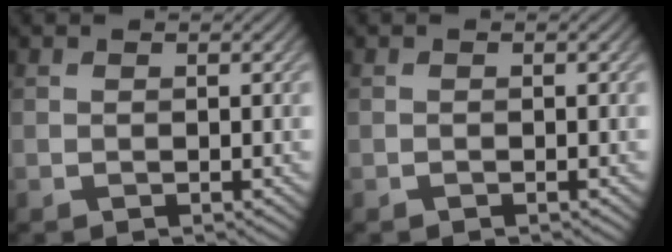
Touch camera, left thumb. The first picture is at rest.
{"total": 0.0}